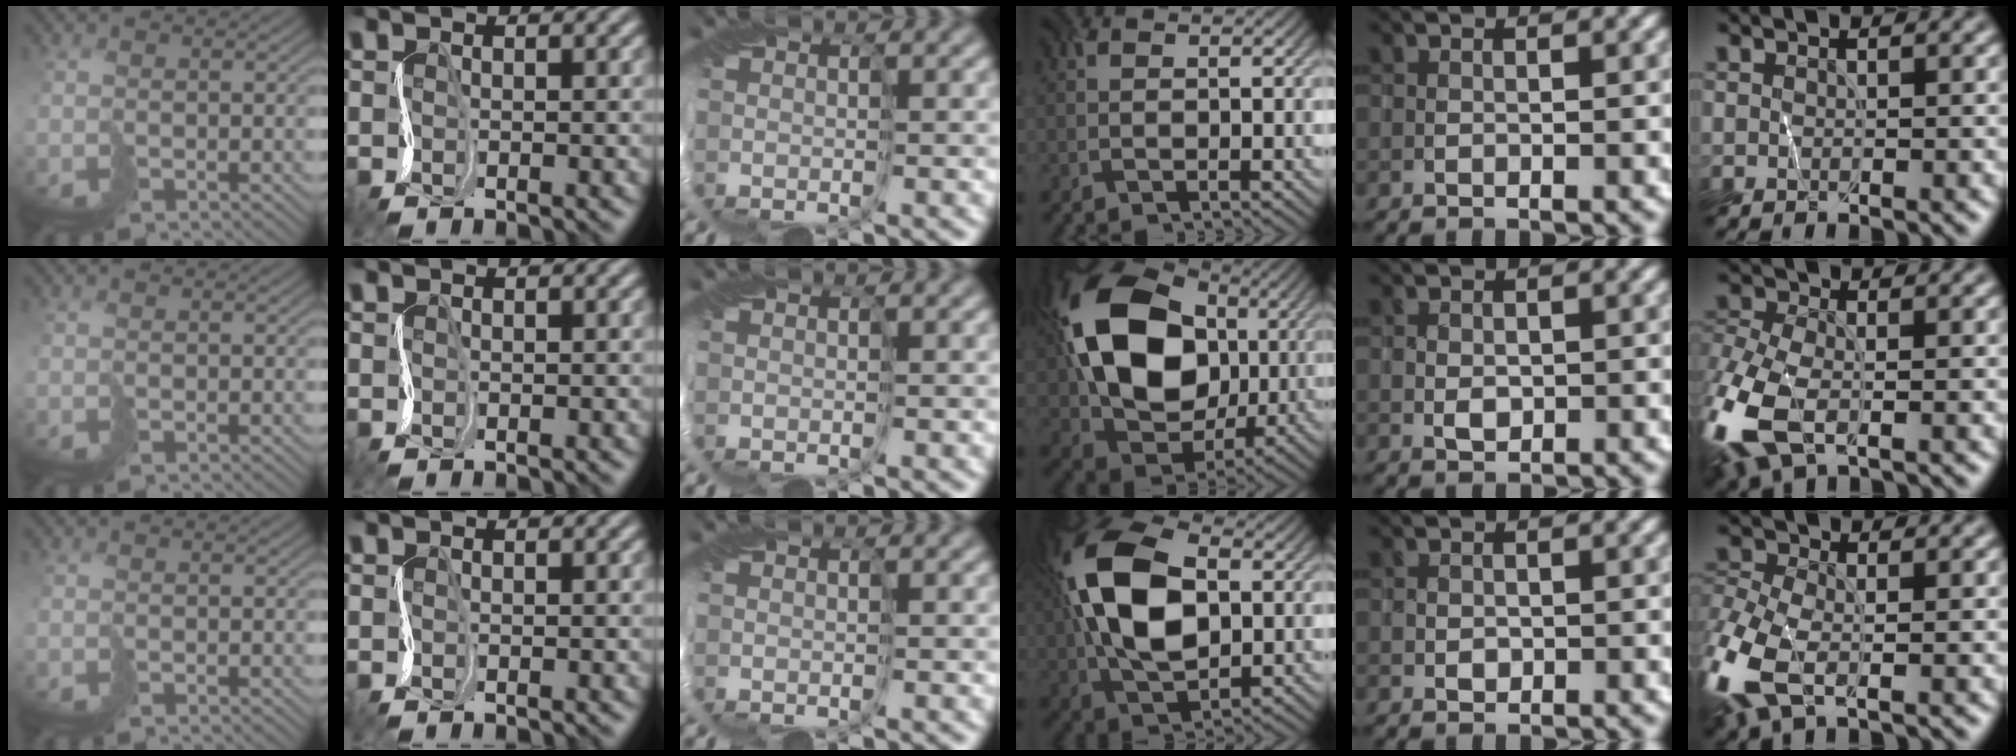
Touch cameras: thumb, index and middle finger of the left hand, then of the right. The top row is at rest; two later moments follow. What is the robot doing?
{"motion": "cut", "object": "receipt paper"}